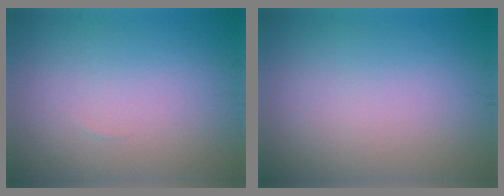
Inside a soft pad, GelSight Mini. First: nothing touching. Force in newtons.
{"total": 0.0}